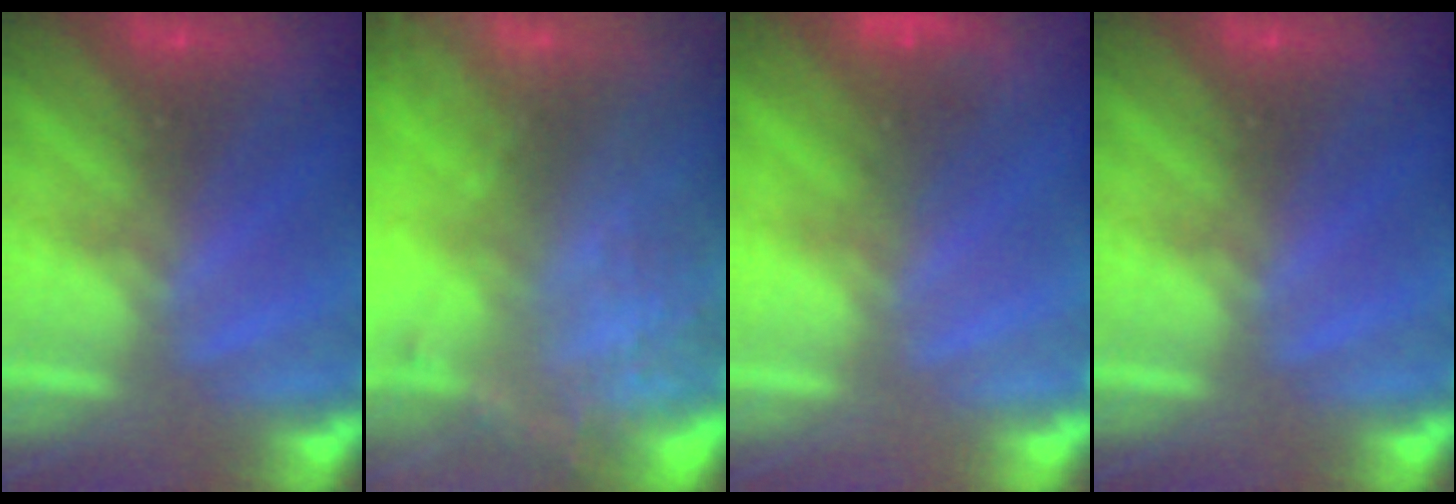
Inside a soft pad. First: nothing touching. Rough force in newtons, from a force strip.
{"total": 9.8}
{"total": 4.8}
{"total": 0.0}